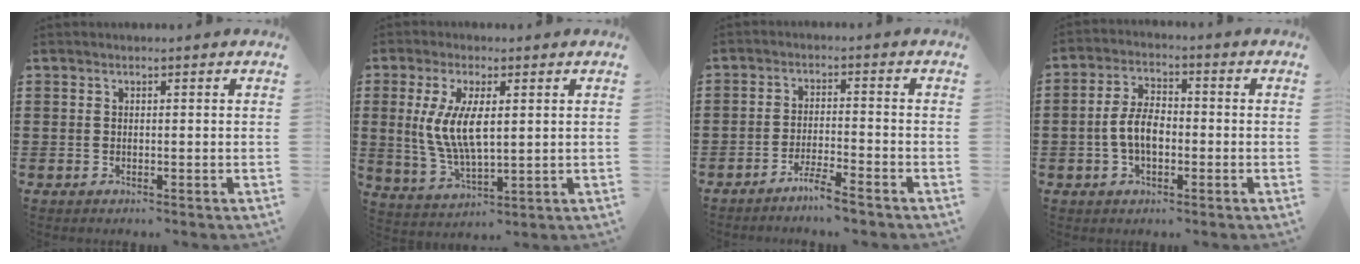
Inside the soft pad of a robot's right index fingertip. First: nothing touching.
{"total": 7.8, "force": [1.1, 2.9, 7.1], "torque": [-0.151, 0.003, 0.016]}
{"total": 3.9, "force": [-3.6, -0.5, 1.5], "torque": [-0.033, -0.002, -0.071]}
{"total": 5.9, "force": [-1.3, 3.0, 4.9], "torque": [-0.115, 0.001, -0.031]}